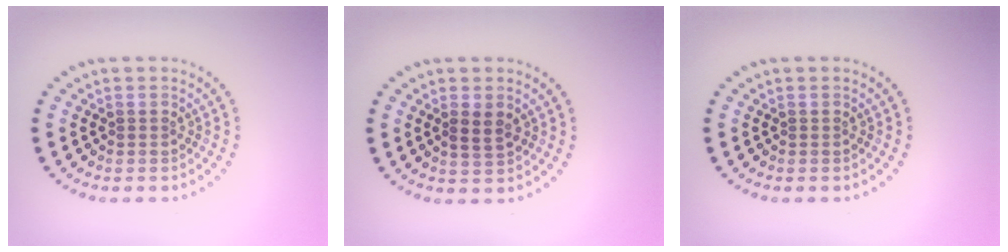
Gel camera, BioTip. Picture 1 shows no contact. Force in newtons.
{"total": 1.3, "press": 1.2, "slide": 0.6}
{"total": 0.0}